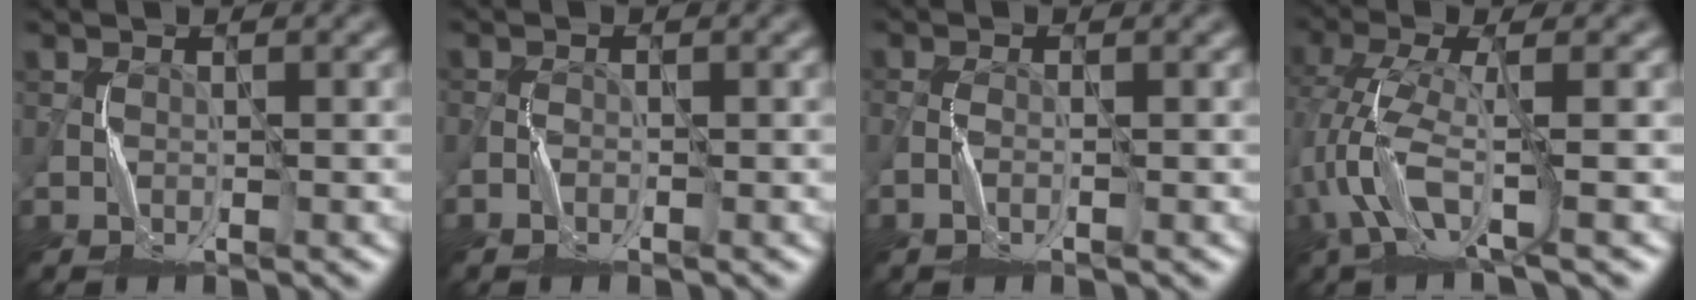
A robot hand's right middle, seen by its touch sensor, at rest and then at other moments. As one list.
[{"total": 1.1, "force": [-0.6, 0.6, 0.6], "torque": [-0.013, 0.004, -0.014]}, {"total": 1.4, "force": [-0.7, 0.4, 1.2], "torque": [-0.029, 0.004, -0.017]}, {"total": 6.6, "force": [-1.7, 2.3, 6.0], "torque": [-0.140, 0.006, -0.042]}]